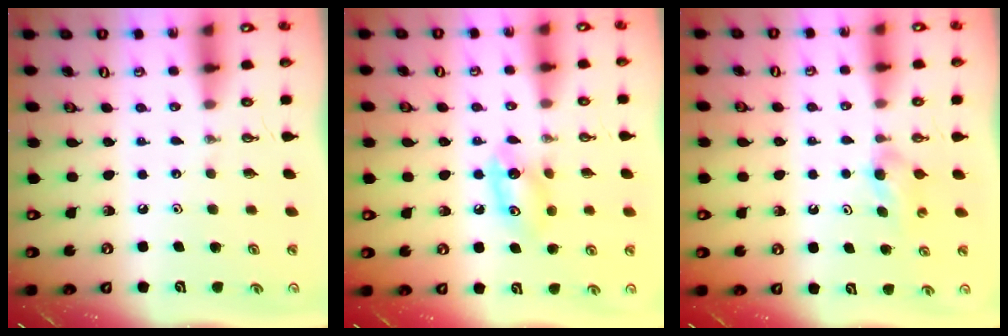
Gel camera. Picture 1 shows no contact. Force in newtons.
{"total": 6.4, "press": 6.3, "slide": 1.2}
{"total": 3.3, "press": 3.3, "slide": 0.6}